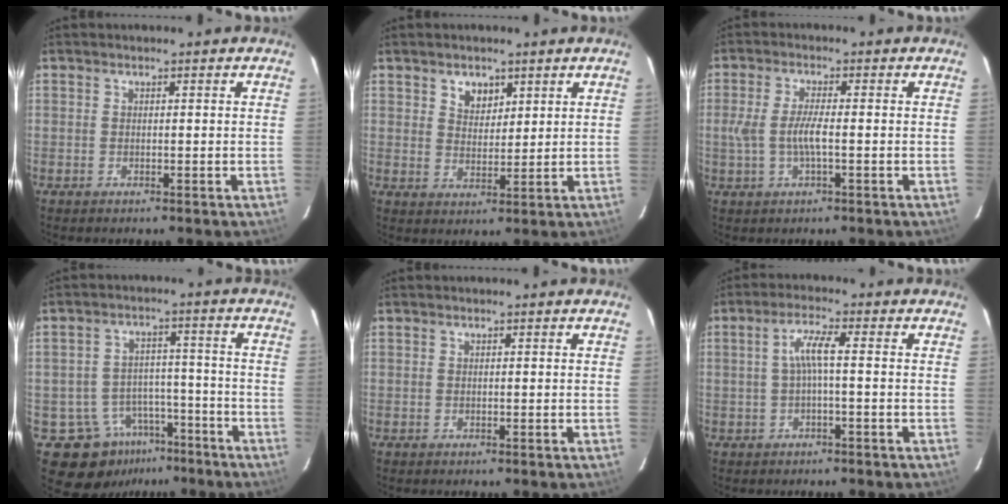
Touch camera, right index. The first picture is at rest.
{"total": 4.2, "force": [2.4, 2.9, 1.8], "torque": [-0.022, 0.002, 0.043]}
{"total": 5.3, "force": [-0.9, 0.9, 5.1], "torque": [-0.104, -0.002, -0.014]}
{"total": 10.0, "force": [-6.2, 7.4, 2.7], "torque": [-0.058, 0.033, -0.070]}
{"total": 0.0}
{"total": 3.7, "force": [-0.5, -0.1, 3.7], "torque": [-0.074, 0.005, -0.007]}